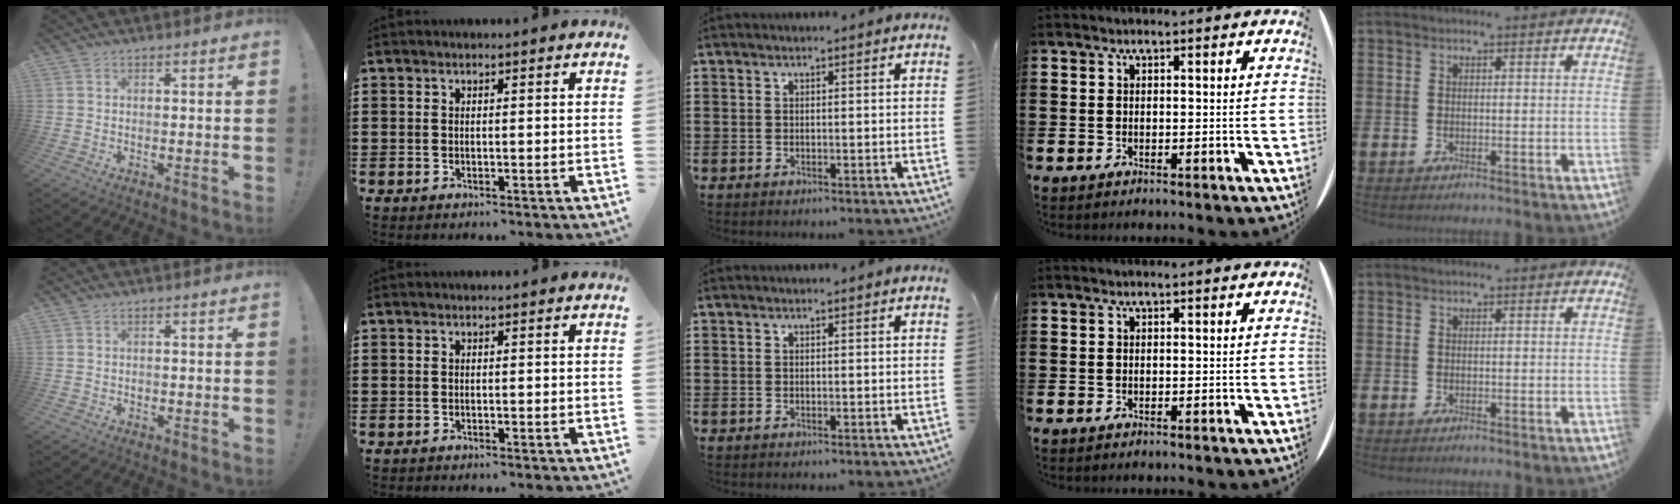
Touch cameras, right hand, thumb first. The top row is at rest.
{"thumb": {"total": 0.6, "force": [-0.3, 0.6, 0.1], "torque": [-0.006, 0.004, -0.005]}}